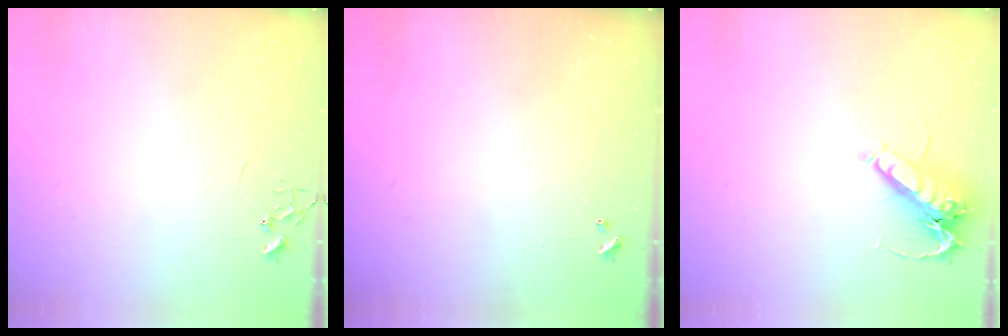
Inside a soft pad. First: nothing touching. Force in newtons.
{"total": 0.0}
{"total": 14.1, "press": 14.0, "slide": 1.8}